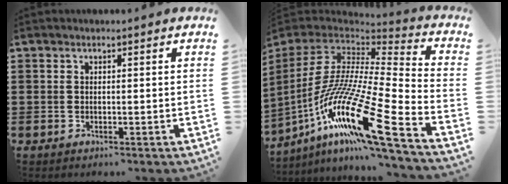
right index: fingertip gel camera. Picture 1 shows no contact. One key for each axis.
{"total": 20.2, "fx": -11.0, "fy": 3.2, "fz": 16.6, "tx": -0.352, "ty": -0.003, "tz": -0.212}